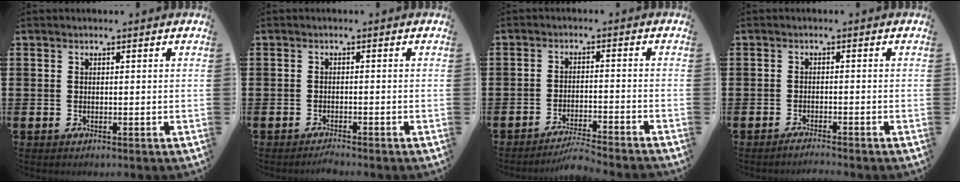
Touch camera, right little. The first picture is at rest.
{"total": 1.1, "force": [-1.0, -0.1, 0.3], "torque": [-0.007, -0.001, -0.020]}
{"total": 3.7, "force": [-3.5, -0.3, 1.2], "torque": [-0.021, -0.001, -0.069]}
{"total": 1.4, "force": [-1.3, -0.1, 0.4], "torque": [-0.007, -0.001, -0.026]}